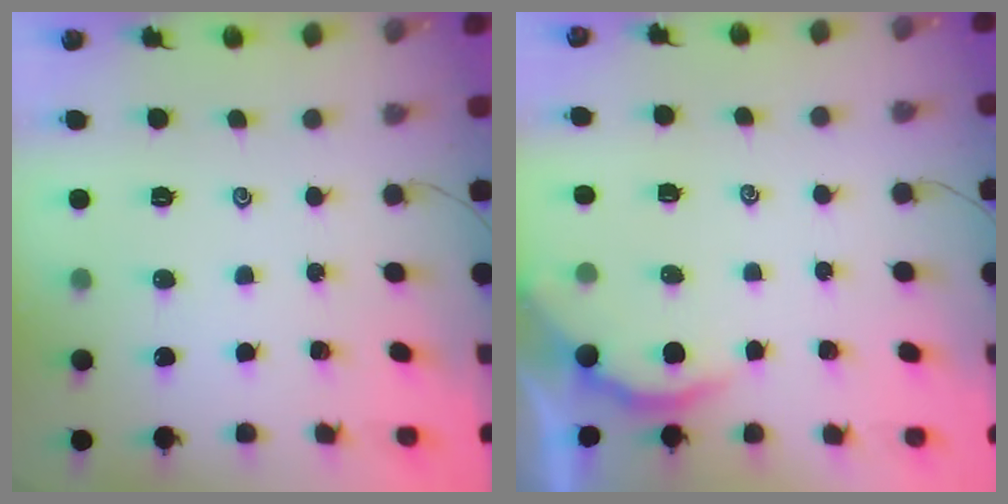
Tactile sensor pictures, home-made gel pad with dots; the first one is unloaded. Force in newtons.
{"total": 1.8, "press": 1.7, "slide": 0.3}